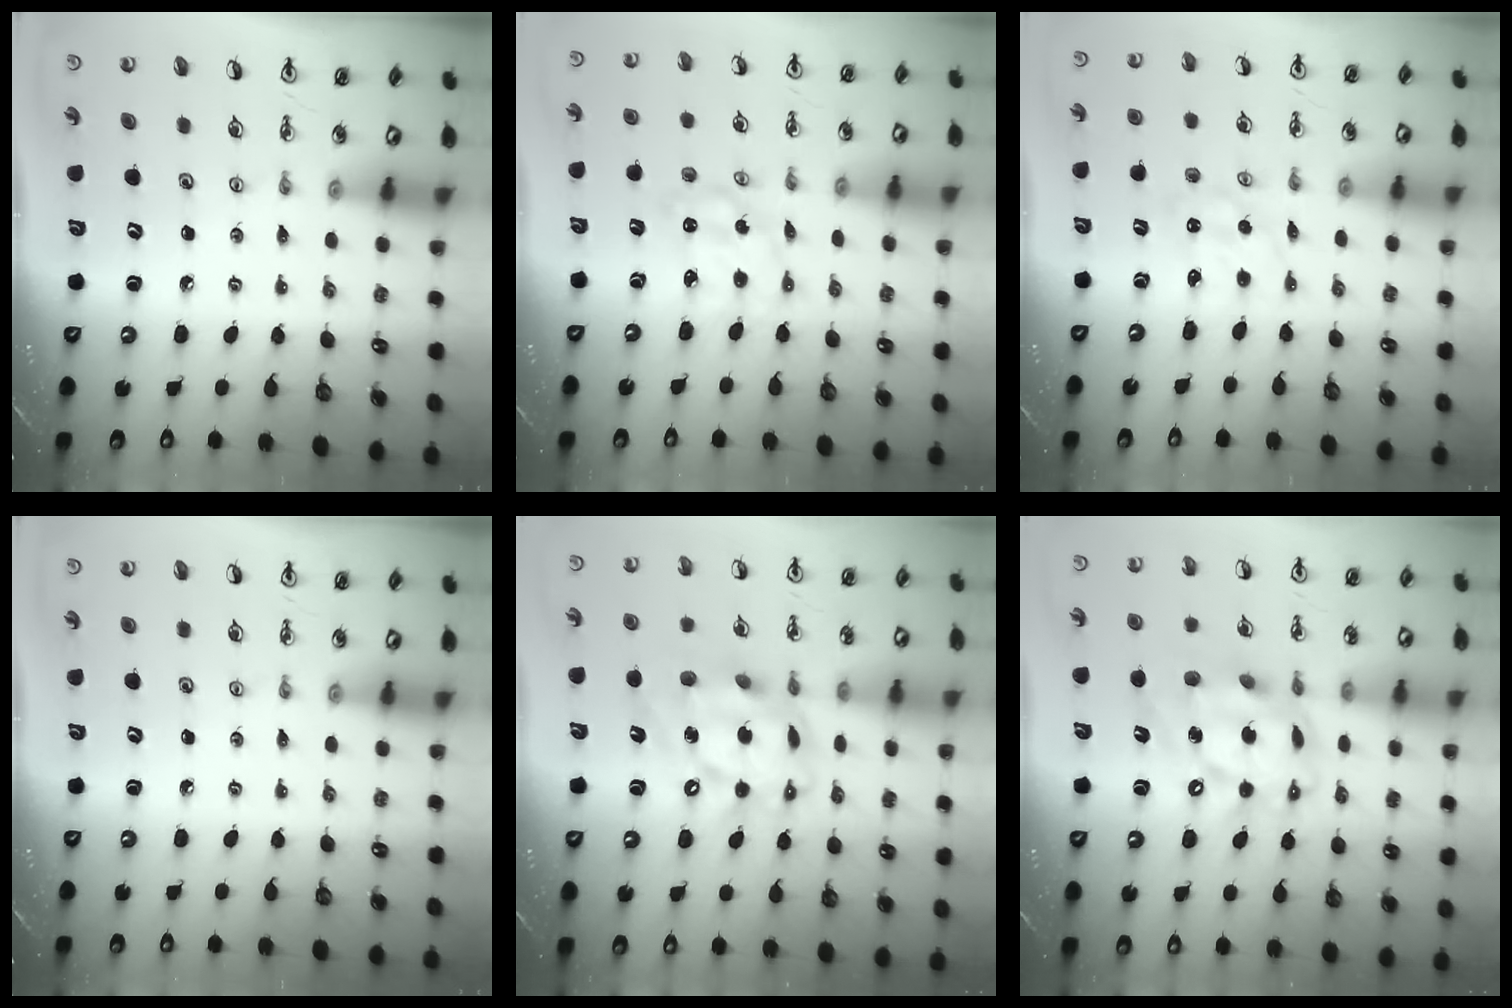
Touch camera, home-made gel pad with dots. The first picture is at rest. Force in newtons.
{"total": 2.6, "press": 2.6, "slide": 0.3}
{"total": 0.6, "press": 0.6, "slide": 0.1}
{"total": 0.0}
{"total": 17.4, "press": 17.4, "slide": 1.4}
{"total": 17.4, "press": 17.4, "slide": 1.4}